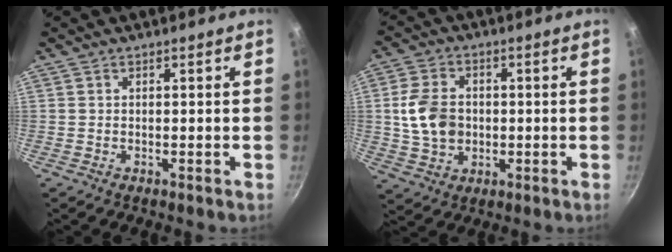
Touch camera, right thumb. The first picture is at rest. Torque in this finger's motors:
{"motor_torque": [-0.34, 0.59, 0.41, 0.74, 0.07]}